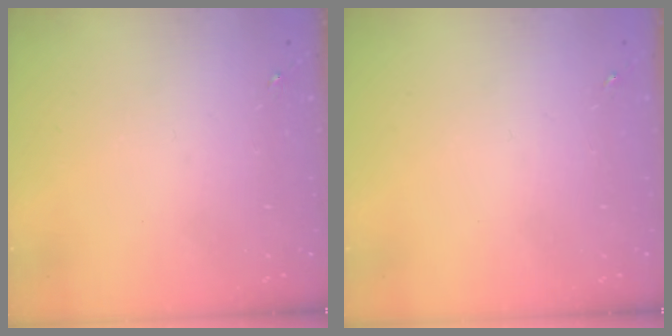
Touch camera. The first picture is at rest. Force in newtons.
{"total": 0.0}